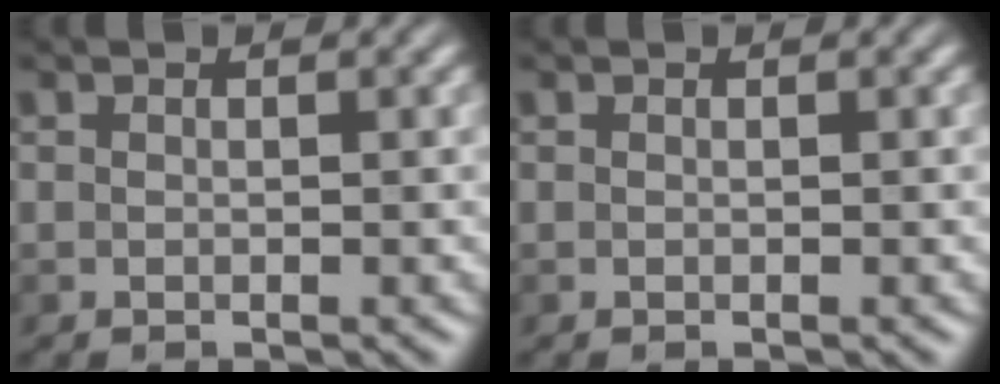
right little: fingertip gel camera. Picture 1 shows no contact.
{"total": 0.0}